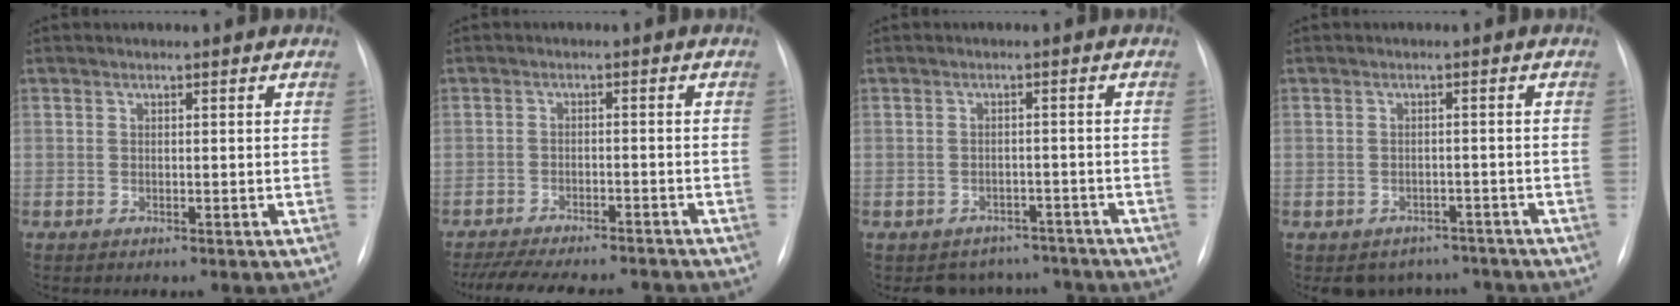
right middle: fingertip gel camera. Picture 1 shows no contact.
{"total": 15.9, "force": [-14.2, 3.4, 6.5], "torque": [-0.142, -0.014, -0.194]}
{"total": 5.7, "force": [-5.0, 2.7, -0.5], "torque": [0.017, 0.021, -0.062]}
{"total": 5.6, "force": [-4.8, 2.9, 0.1], "torque": [0.013, 0.018, -0.059]}